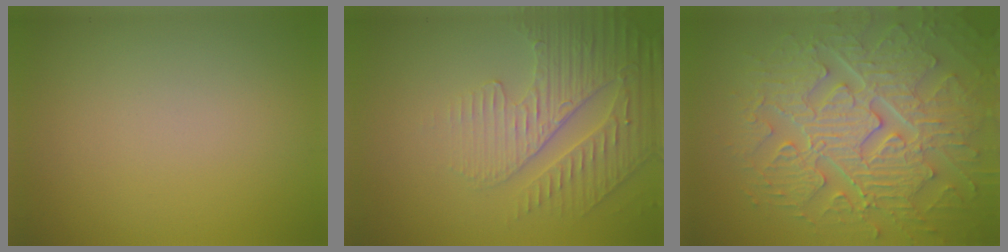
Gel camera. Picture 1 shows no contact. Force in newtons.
{"total": 4.8, "press": 3.6, "slide": 3.1}
{"total": 9.3, "press": 6.8, "slide": 6.4}